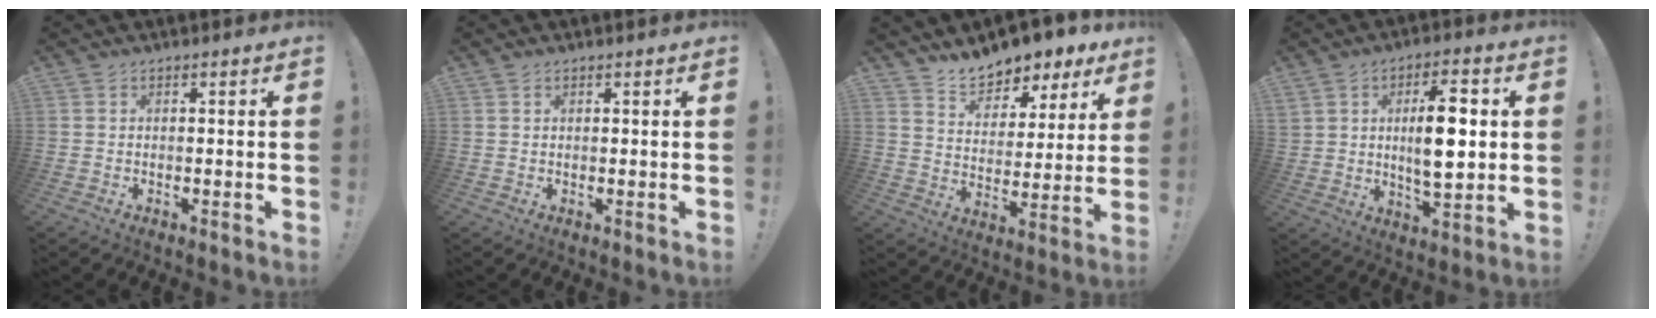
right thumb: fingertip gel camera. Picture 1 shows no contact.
{"total": 0.8, "force": [0.7, 0.3, 0.2], "torque": [-0.004, 0.000, 0.013]}
{"total": 9.9, "force": [9.1, 3.5, 1.7], "torque": [-0.038, -0.080, 0.165]}
{"total": 11.7, "force": [2.1, 5.8, 10.0], "torque": [-0.158, 0.003, 0.034]}